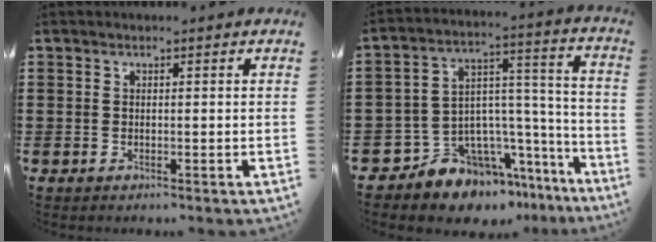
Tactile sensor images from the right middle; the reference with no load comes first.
{"total": 9.0, "force": [-7.4, 4.7, 1.8], "torque": [-0.053, -0.001, -0.140]}